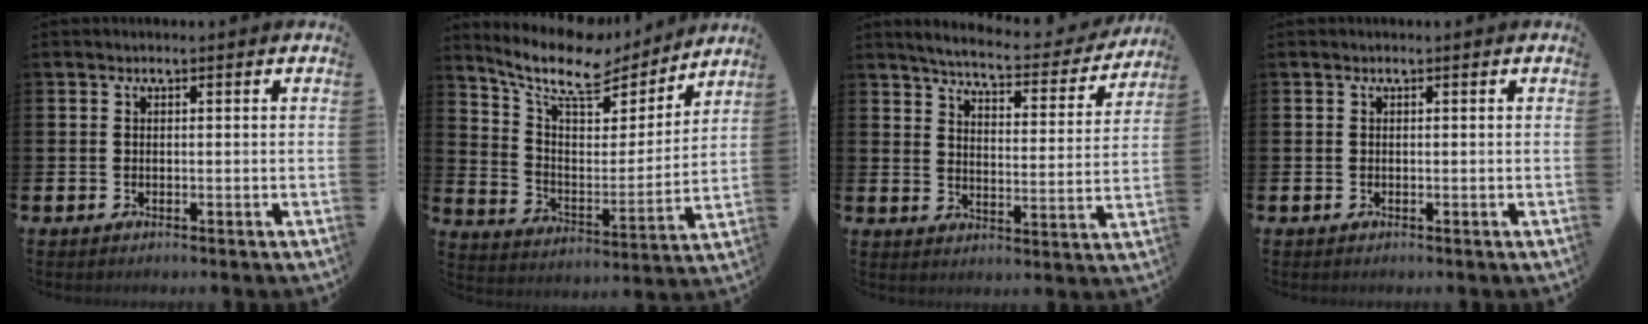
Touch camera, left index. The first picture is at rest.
{"total": 10.9, "force": [9.0, 3.9, 4.8], "torque": [-0.120, -0.056, 0.150]}
{"total": 5.7, "force": [5.3, 0.5, 2.0], "torque": [-0.058, -0.038, 0.086]}
{"total": 0.0}